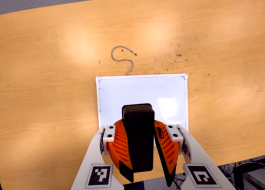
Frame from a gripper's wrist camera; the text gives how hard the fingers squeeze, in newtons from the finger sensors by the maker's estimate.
{"total": 11.1, "left": 11.0, "right": 11.2}